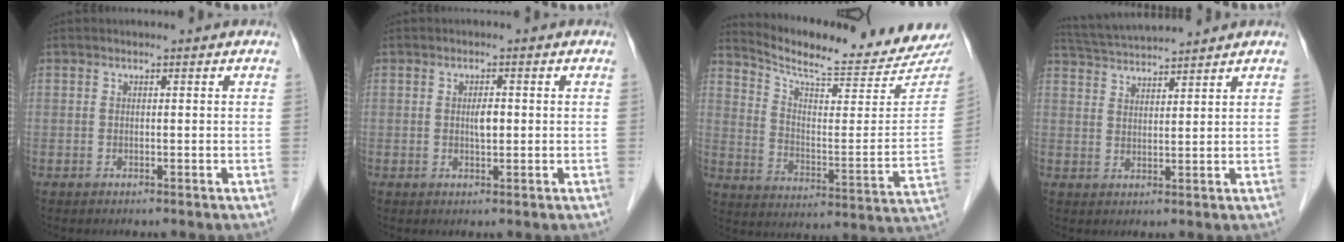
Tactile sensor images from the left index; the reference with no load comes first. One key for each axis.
{"total": 1.8, "fx": -0.4, "fy": 0.6, "fz": 1.7, "tx": -0.031, "ty": -0.005, "tz": -0.006}
{"total": 20.5, "fx": 19.7, "fy": 1.5, "fz": 5.4, "tx": -0.095, "ty": -0.088, "tz": 0.262}
{"total": 7.1, "fx": 6.9, "fy": -0.8, "fz": 1.9, "tx": -0.043, "ty": 0.022, "tz": 0.120}